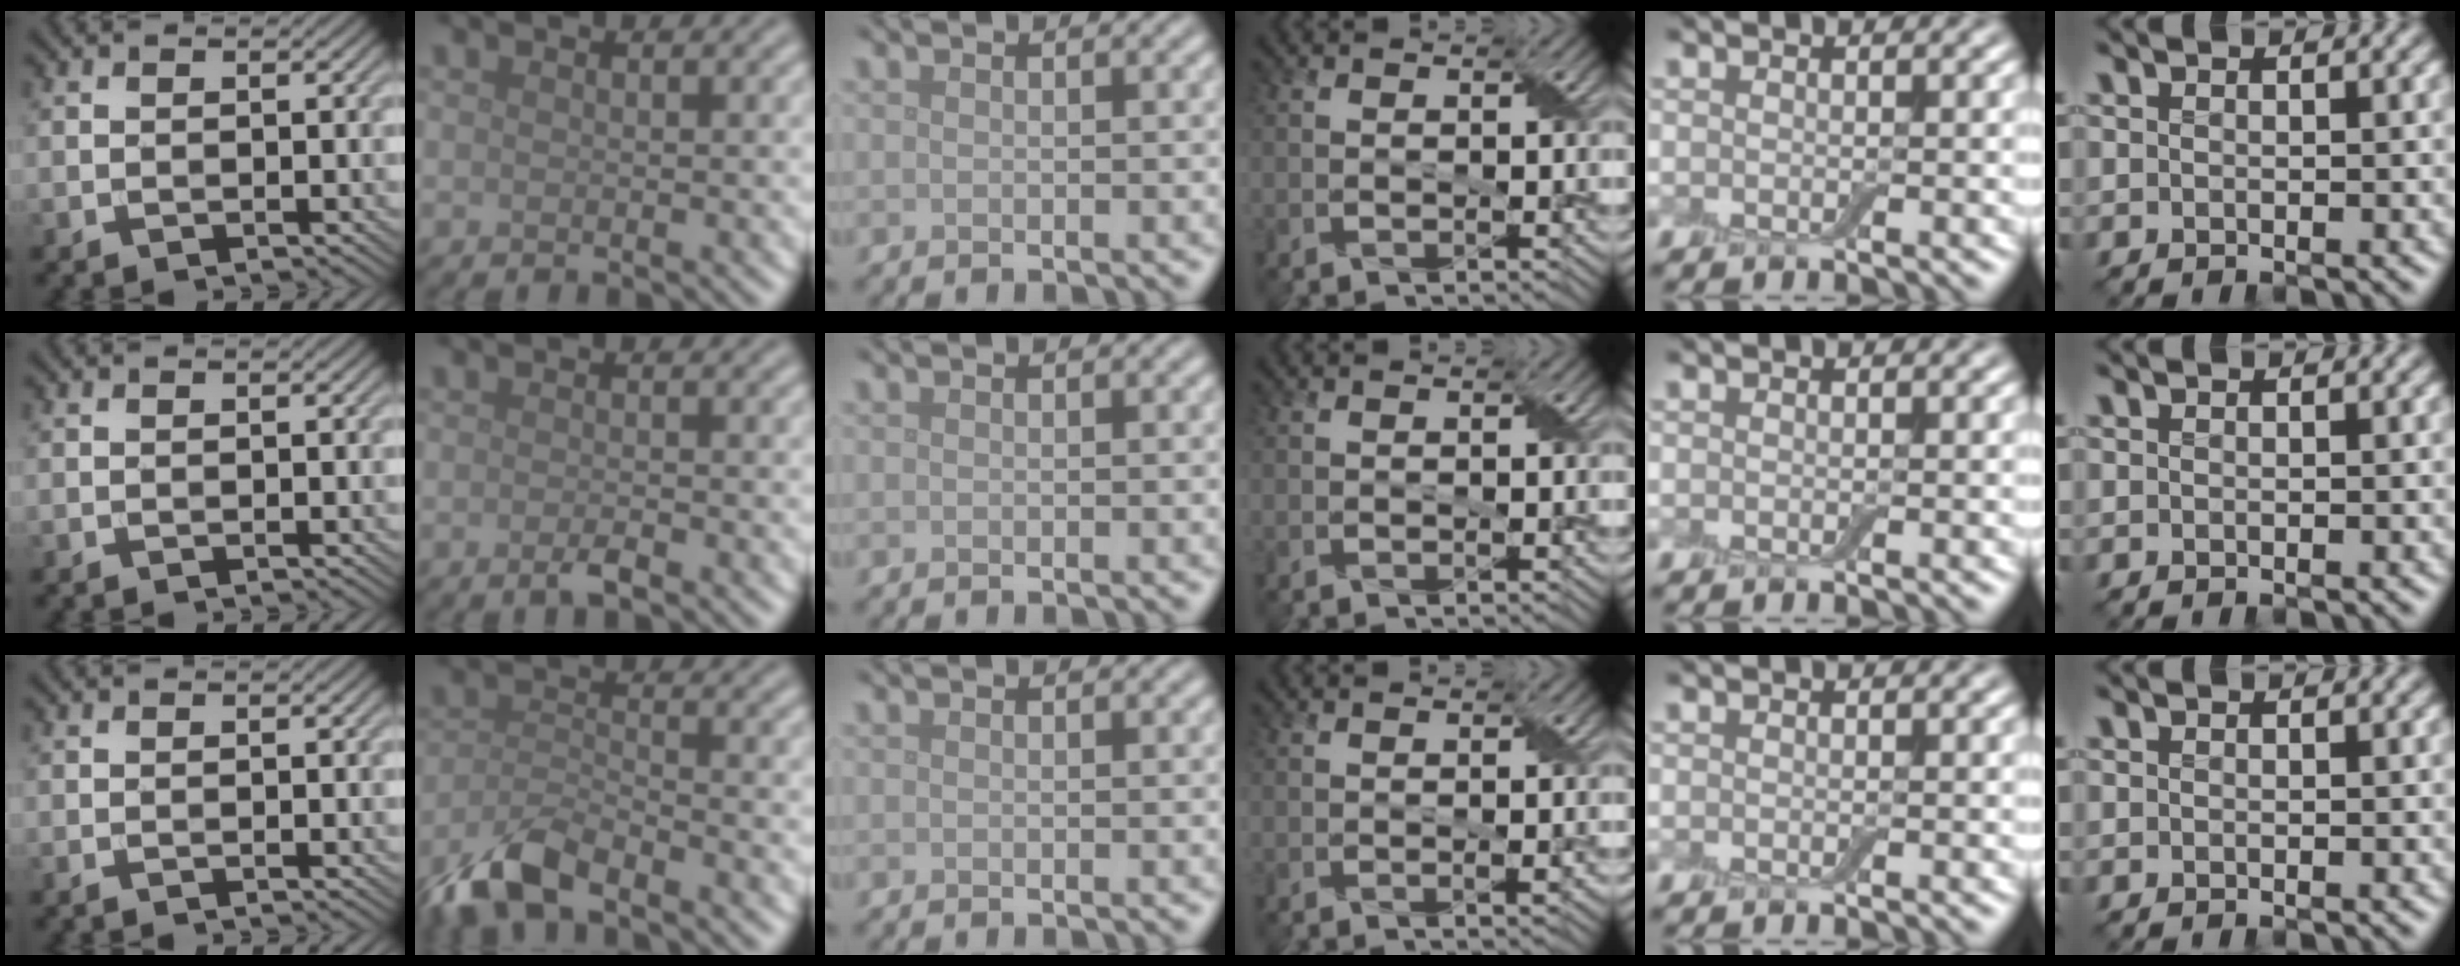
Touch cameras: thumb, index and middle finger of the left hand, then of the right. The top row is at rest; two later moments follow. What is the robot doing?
{"motion": "peel", "object": "small bumper sticker"}